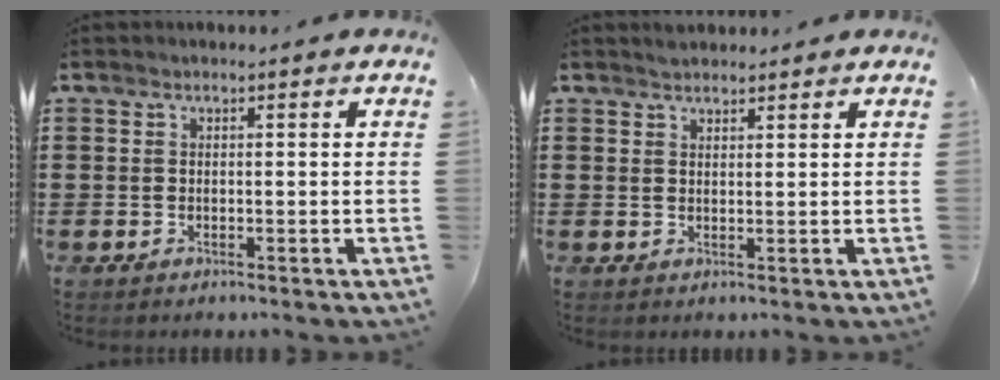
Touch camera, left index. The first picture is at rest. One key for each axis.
{"total": 1.6, "fx": 1.5, "fy": 0.4, "fz": 0.1, "tx": -0.005, "ty": 0.002, "tz": 0.030}